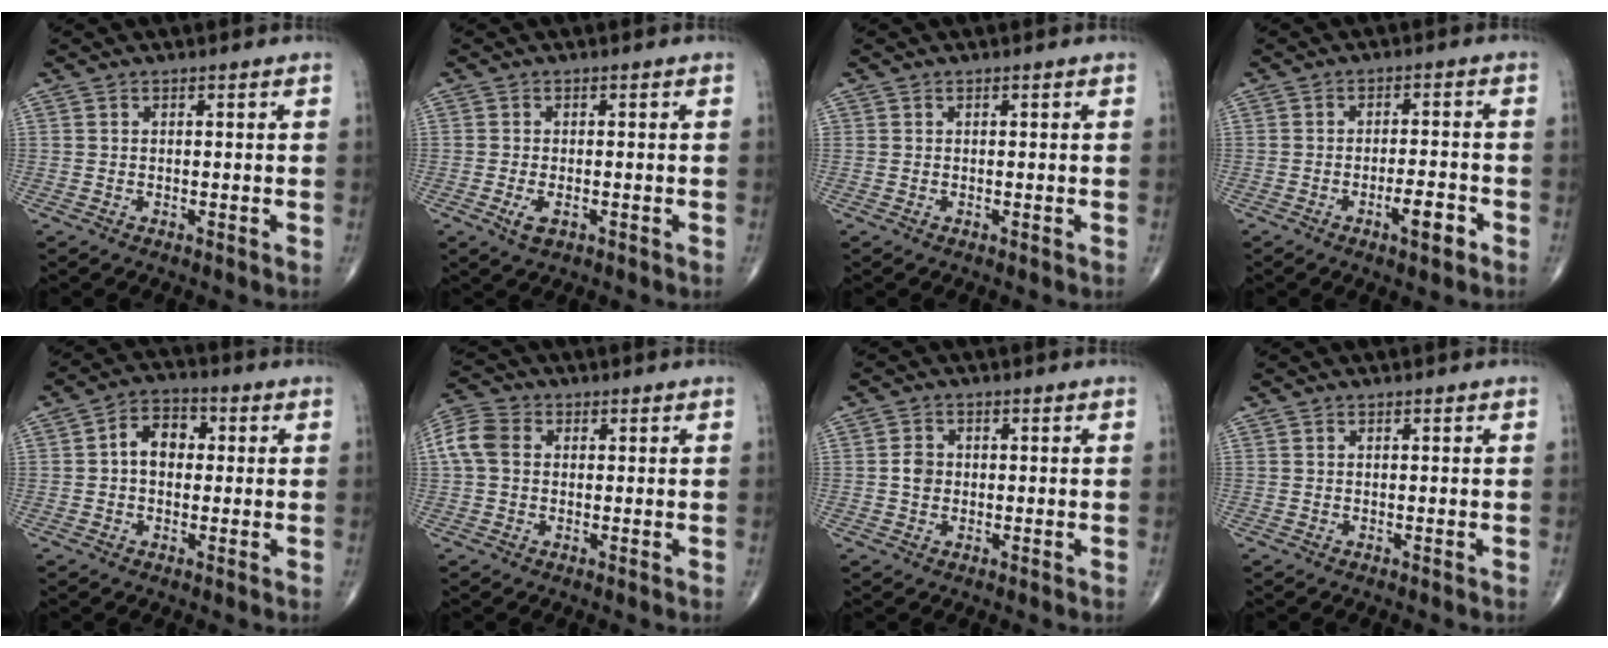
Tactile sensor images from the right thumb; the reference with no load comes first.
{"total": 2.6, "force": [-1.1, 1.2, 2.1], "torque": [-0.038, -0.001, -0.018]}
{"total": 0.0}
{"total": 4.9, "force": [-2.6, 1.4, 4.0], "torque": [-0.058, 0.015, -0.039]}
{"total": 7.0, "force": [0.5, 4.9, 4.9], "torque": [-0.064, 0.020, -0.001]}
{"total": 7.2, "force": [0.9, 5.5, 4.6], "torque": [-0.104, 0.023, 0.011]}
{"total": 2.6, "force": [-0.1, 2.2, 1.4], "torque": [-0.016, 0.005, -0.005]}
{"total": 0.0}